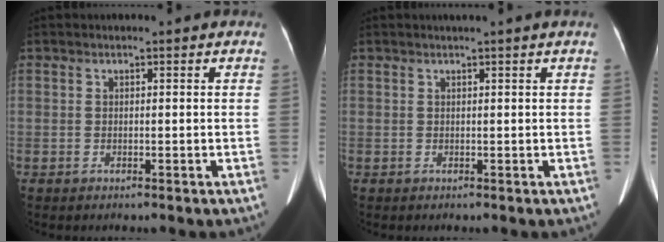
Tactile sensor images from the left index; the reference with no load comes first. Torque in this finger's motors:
{"motor_torque": [0.55, -0.86, -0.05, 0.04]}